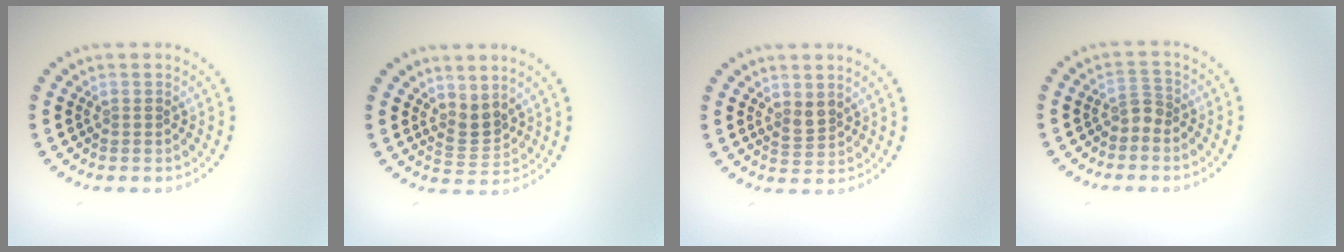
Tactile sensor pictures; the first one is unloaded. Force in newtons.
{"total": 2.2, "press": 1.6, "slide": 1.6}
{"total": 1.7, "press": 1.5, "slide": 0.9}
{"total": 1.5, "press": 1.1, "slide": 1.0}